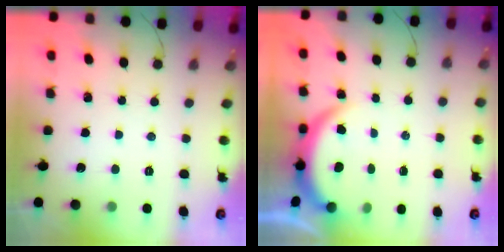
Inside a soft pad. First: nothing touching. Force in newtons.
{"total": 4.0, "press": 4.0, "slide": 0.2}